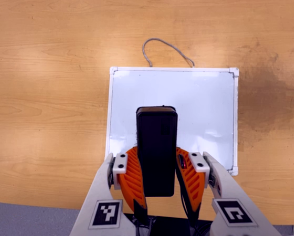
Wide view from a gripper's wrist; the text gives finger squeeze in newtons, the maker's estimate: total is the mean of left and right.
{"total": 8.9, "left": 7.4, "right": 10.4}